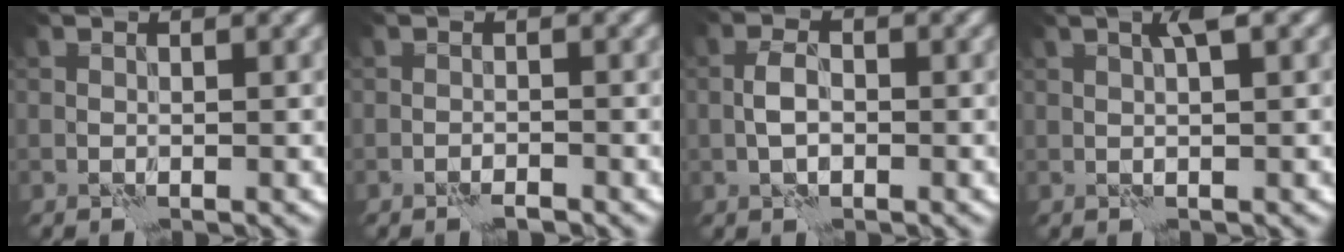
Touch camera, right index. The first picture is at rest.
{"total": 0.9, "force": [-0.8, 0.0, 0.4], "torque": [-0.009, 0.002, -0.016]}
{"total": 2.2, "force": [-0.6, 1.2, 1.8], "torque": [-0.034, 0.006, -0.015]}
{"total": 1.8, "force": [0.8, 0.0, 1.7], "torque": [-0.030, 0.005, 0.013]}